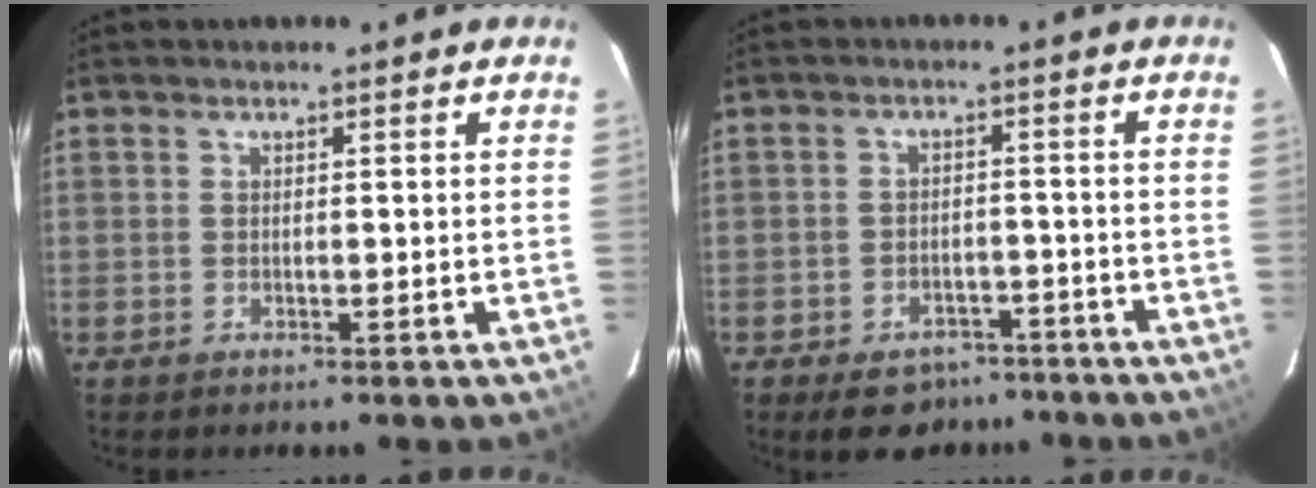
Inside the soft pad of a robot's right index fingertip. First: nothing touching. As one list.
[{"total": 8.3, "force": [-6.2, 5.0, 2.5], "torque": [-0.057, 0.018, -0.073]}]